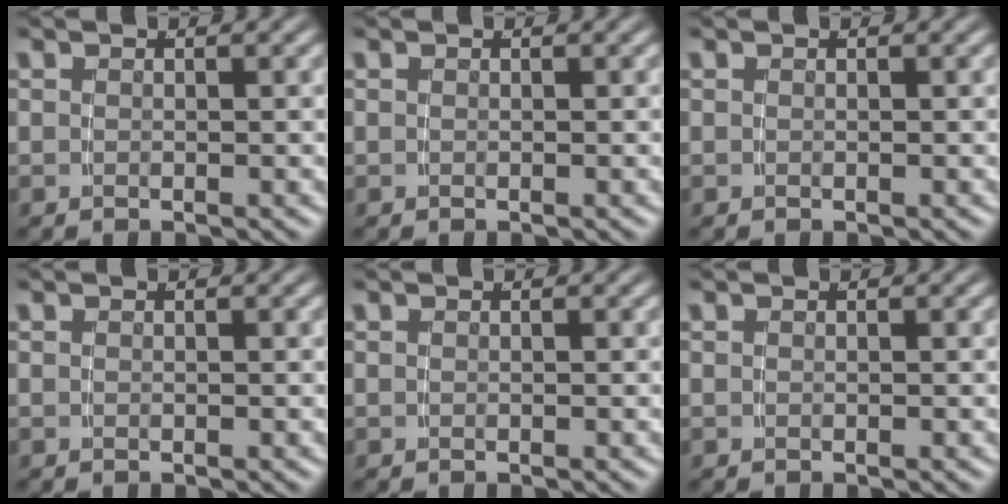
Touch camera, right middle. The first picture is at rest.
{"total": 0.0}
{"total": 0.0}
{"total": 0.0}
{"total": 0.0}
{"total": 0.0}